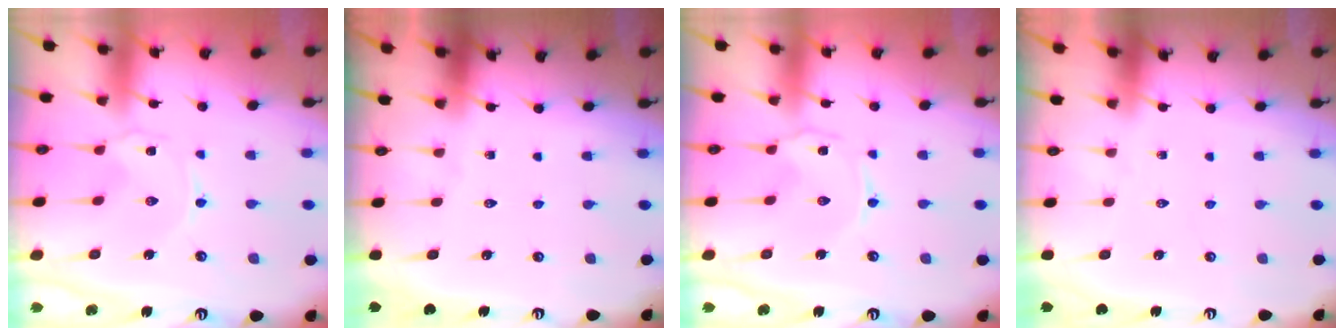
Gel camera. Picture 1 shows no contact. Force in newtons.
{"total": 0.0}
{"total": 0.0}
{"total": 0.0}